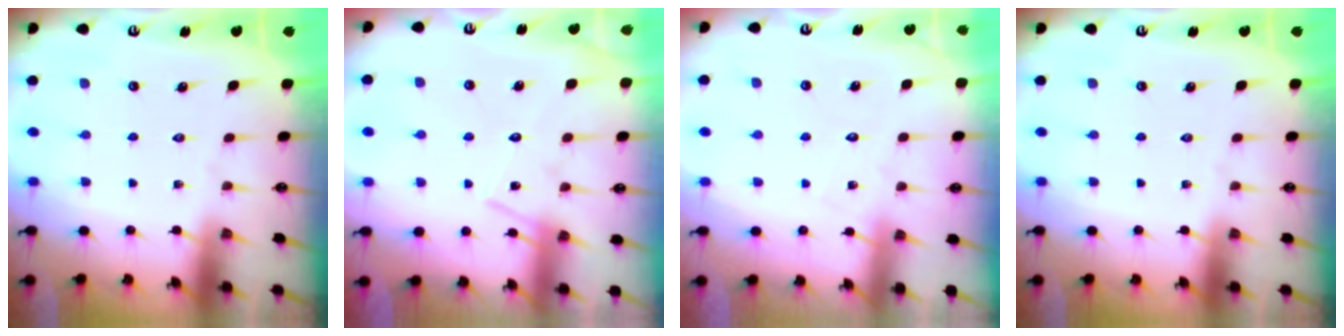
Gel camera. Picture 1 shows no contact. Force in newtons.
{"total": 12.5, "press": 12.4, "slide": 0.7}
{"total": 4.1, "press": 4.0, "slide": 0.4}
{"total": 0.0}